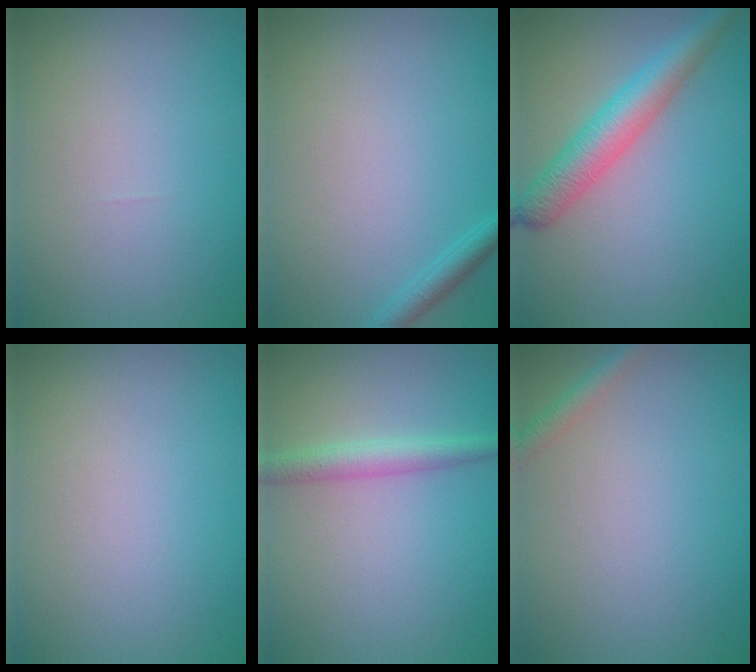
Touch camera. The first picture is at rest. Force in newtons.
{"total": 1.5, "press": 1.5, "slide": 0.2}
{"total": 4.4, "press": 4.4, "slide": 0.2}
{"total": 0.0}
{"total": 2.3, "press": 2.3, "slide": 0.0}
{"total": 1.4, "press": 1.4, "slide": 0.1}